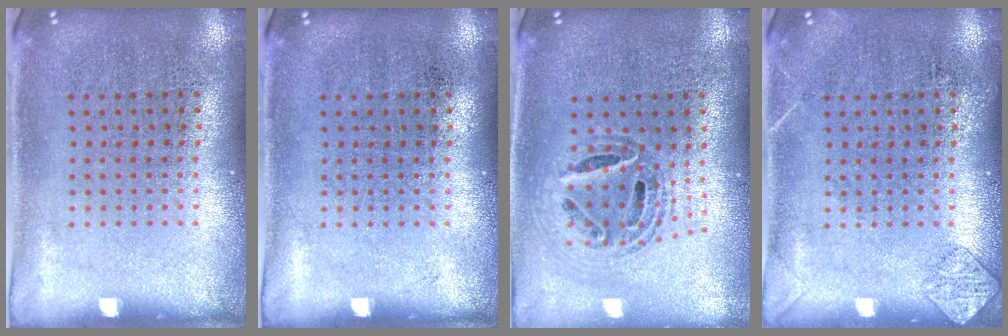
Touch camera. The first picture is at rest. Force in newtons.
{"total": 0.0}
{"total": 0.9, "press": 0.8, "slide": 0.2}
{"total": 1.3, "press": 1.3, "slide": 0.1}